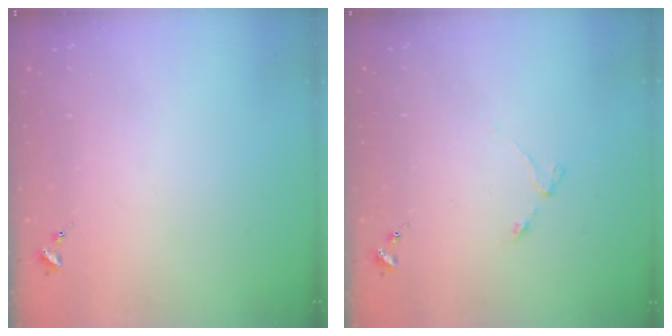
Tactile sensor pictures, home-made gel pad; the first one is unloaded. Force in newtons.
{"total": 3.2, "press": 3.1, "slide": 0.5}